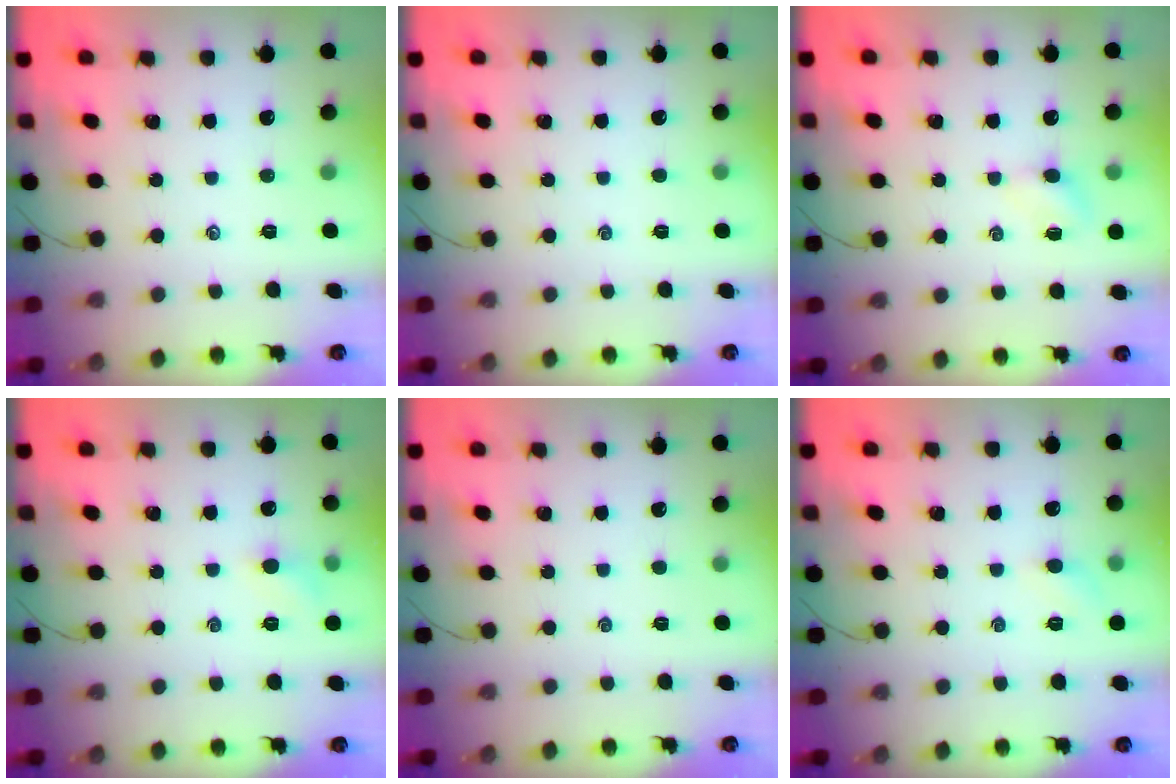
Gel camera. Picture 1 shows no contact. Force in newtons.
{"total": 0.0}
{"total": 3.3, "press": 3.1, "slide": 0.9}
{"total": 5.4, "press": 5.1, "slide": 1.5}
{"total": 0.0}
{"total": 4.2, "press": 4.1, "slide": 1.2}